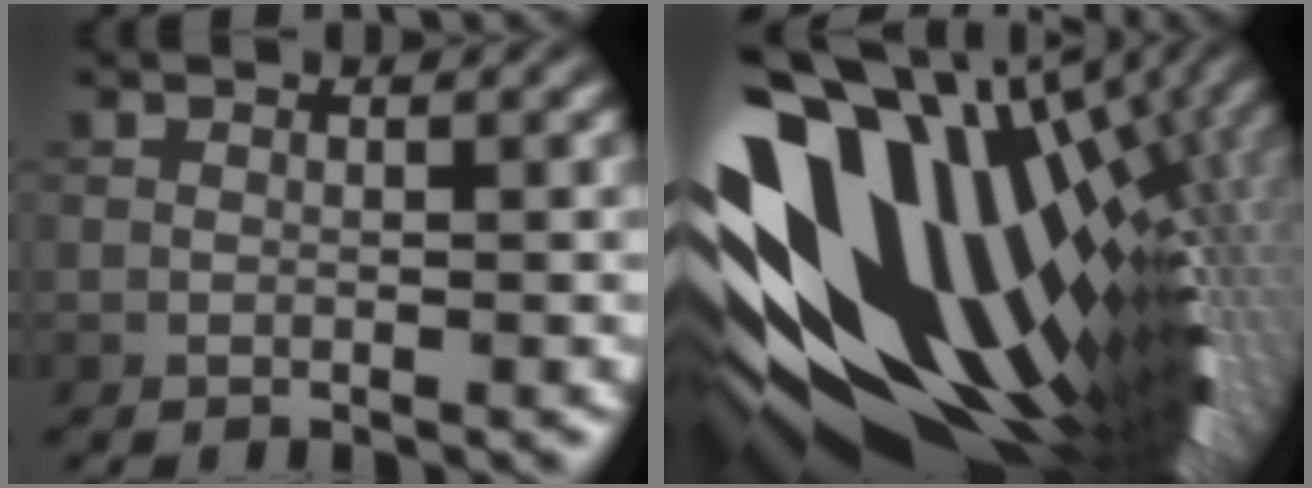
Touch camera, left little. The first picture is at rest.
{"total": 19.6, "force": [1.5, 10.9, 16.3], "torque": [-0.283, -0.035, 0.026]}